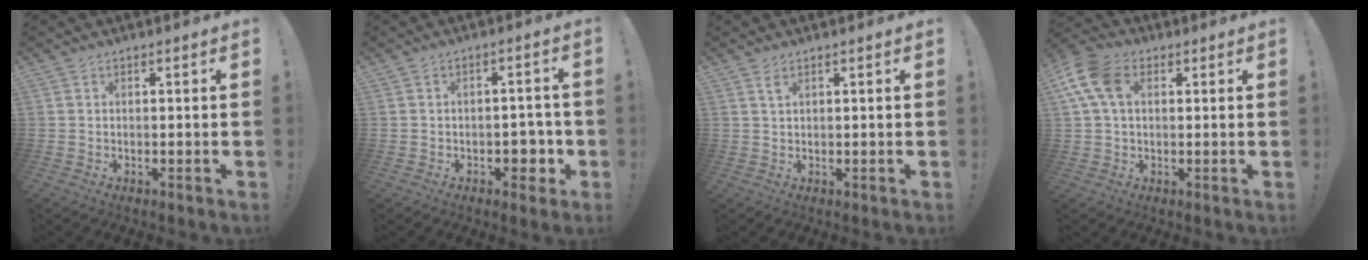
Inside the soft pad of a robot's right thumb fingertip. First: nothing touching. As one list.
[{"total": 5.7, "force": [-1.8, 4.1, 3.6], "torque": [-0.022, 0.003, -0.029]}, {"total": 1.6, "force": [1.0, 0.5, 1.2], "torque": [-0.020, 0.000, 0.016]}, {"total": 11.7, "force": [3.1, 7.6, 8.4], "torque": [-0.177, 0.005, 0.060]}]